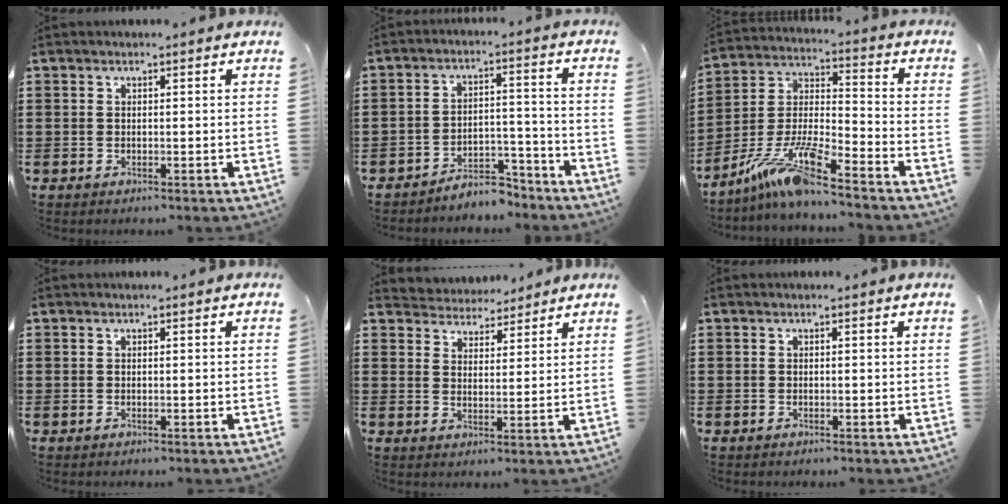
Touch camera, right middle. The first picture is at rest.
{"total": 5.2, "force": [-5.1, 0.9, 0.6], "torque": [-0.011, 0.012, -0.102]}
{"total": 11.3, "force": [-8.9, 0.7, 6.9], "torque": [-0.161, -0.007, -0.183]}
{"total": 0.0}
{"total": 4.1, "force": [3.9, 1.3, -0.6], "torque": [-0.010, -0.018, 0.070]}
{"total": 0.0}